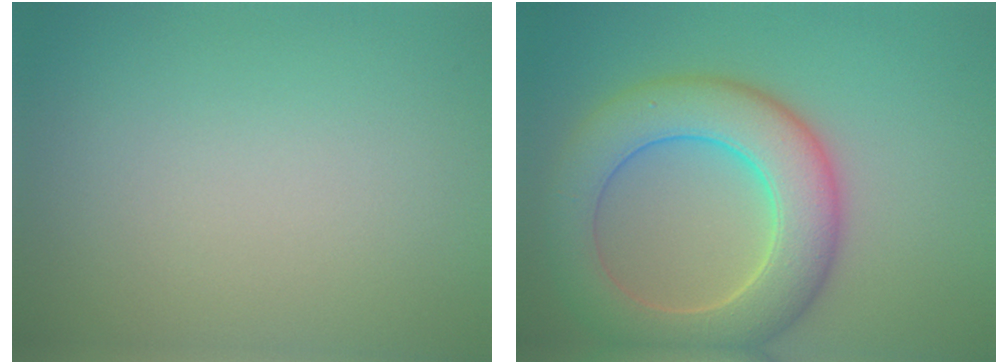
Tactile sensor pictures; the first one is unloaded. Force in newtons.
{"total": 8.5, "press": 8.5, "slide": 0.4}